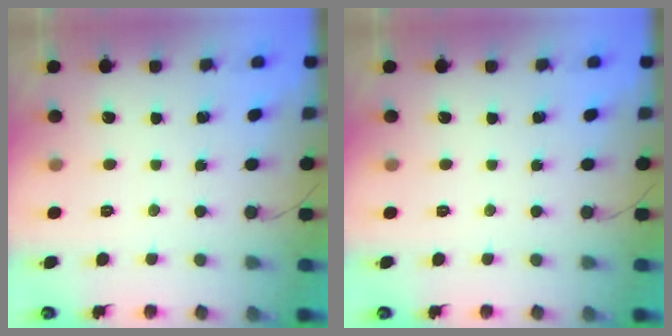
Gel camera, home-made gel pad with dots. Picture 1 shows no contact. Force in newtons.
{"total": 0.0}